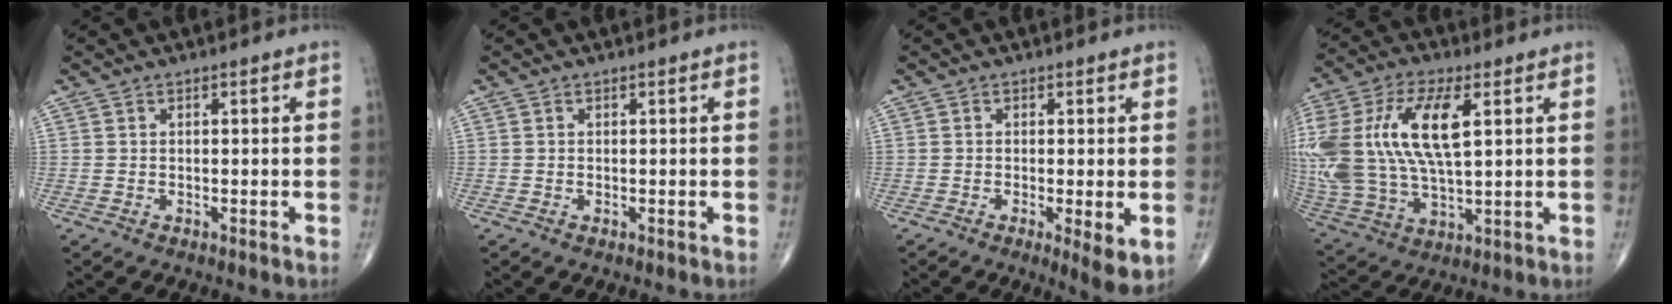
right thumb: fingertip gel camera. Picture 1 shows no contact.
{"total": 0.0}
{"total": 5.2, "force": [-1.1, 1.2, 4.9], "torque": [-0.080, -0.017, -0.019]}
{"total": 23.9, "force": [5.2, 11.2, 20.5], "torque": [-0.469, 0.006, 0.099]}